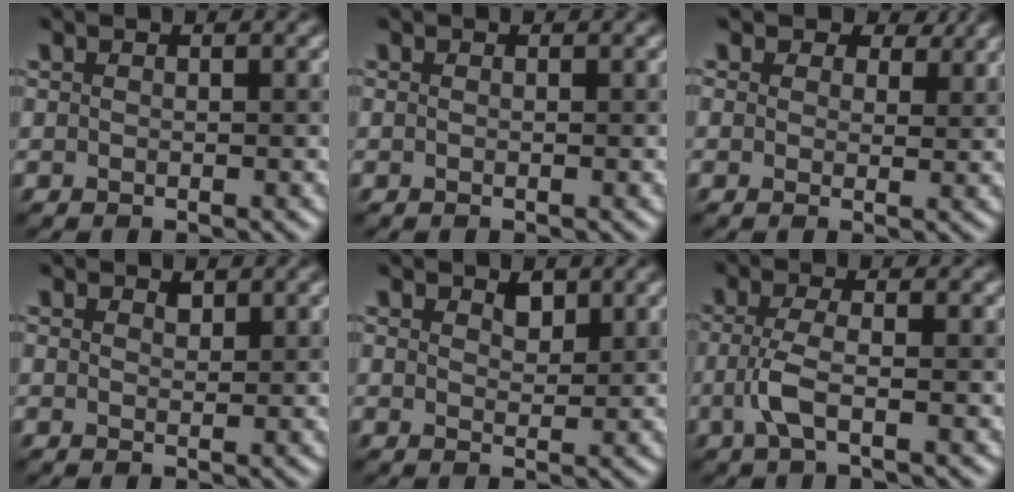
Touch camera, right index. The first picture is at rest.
{"total": 0.0}
{"total": 4.0, "force": [2.7, 2.3, 1.9], "torque": [-0.030, 0.000, 0.027]}
{"total": 0.8, "force": [0.7, 0.4, 0.3], "torque": [-0.006, -0.003, 0.012]}
{"total": 1.4, "force": [0.9, 0.7, 0.7], "torque": [-0.013, -0.002, 0.017]}
{"total": 2.9, "force": [-0.7, 0.7, 2.7], "torque": [-0.063, -0.001, -0.020]}